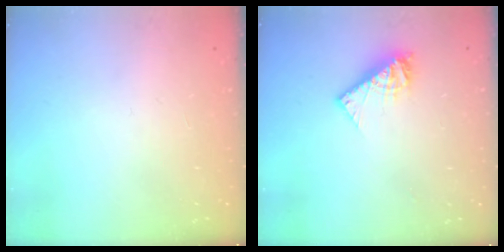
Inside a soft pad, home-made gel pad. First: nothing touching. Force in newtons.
{"total": 8.6, "press": 8.6, "slide": 0.6}